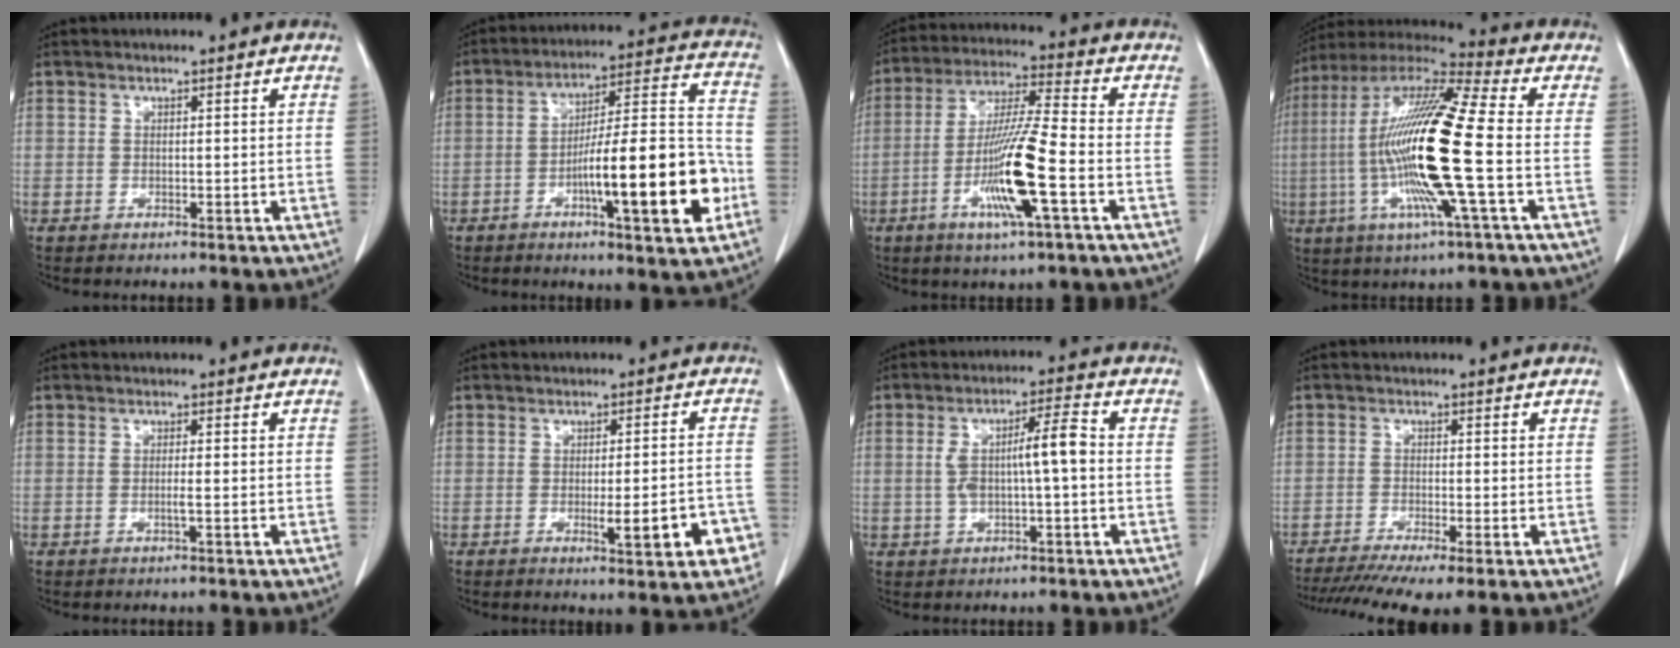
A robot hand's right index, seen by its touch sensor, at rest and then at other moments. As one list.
[{"total": 18.1, "force": [-5.8, 2.2, 17.0], "torque": [-0.257, 0.012, -0.084]}, {"total": 13.3, "force": [-4.4, 0.1, 12.6], "torque": [-0.248, -0.010, -0.086]}, {"total": 19.8, "force": [-2.8, 0.5, 19.6], "torque": [-0.400, -0.008, -0.067]}, {"total": 1.3, "force": [-0.4, -0.2, 1.2], "torque": [-0.024, -0.002, -0.008]}, {"total": 7.7, "force": [-3.0, 1.3, 6.9], "torque": [-0.087, 0.006, -0.032]}, {"total": 7.1, "force": [0.0, 1.0, 7.1], "torque": [-0.133, 0.019, -0.001]}, {"total": 9.5, "force": [-7.0, 0.7, 6.4], "torque": [-0.104, -0.013, -0.114]}]